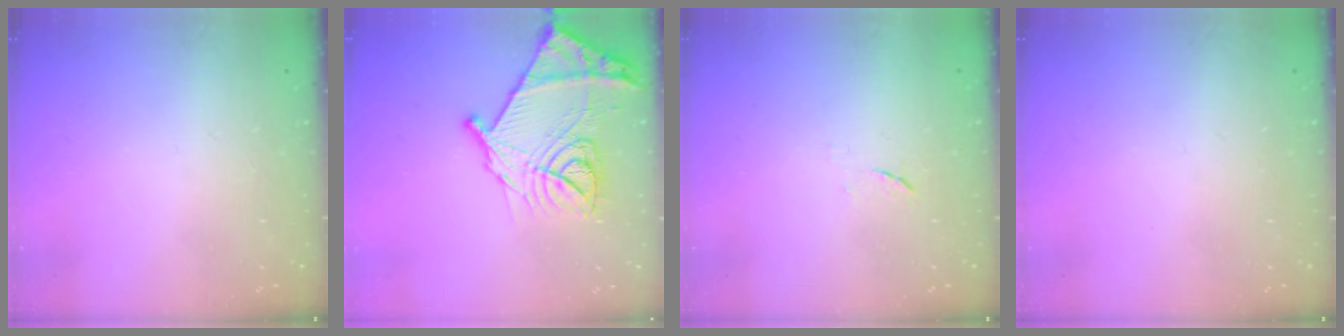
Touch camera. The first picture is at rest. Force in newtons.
{"total": 22.2, "press": 22.1, "slide": 2.4}
{"total": 4.3, "press": 4.2, "slide": 0.6}
{"total": 0.0}